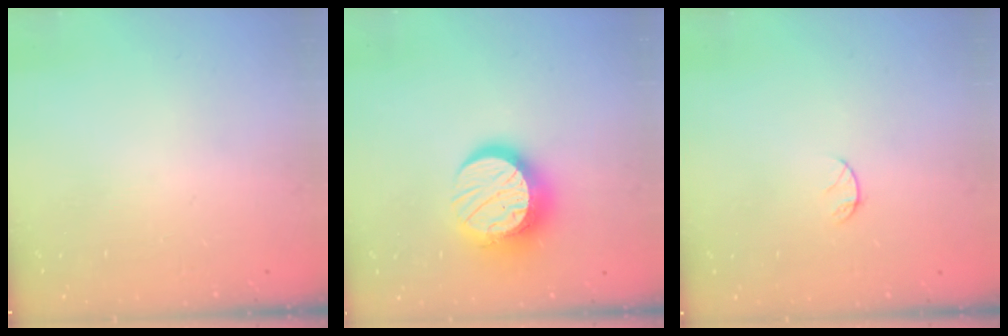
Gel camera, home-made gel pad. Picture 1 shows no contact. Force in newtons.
{"total": 14.3, "press": 14.2, "slide": 1.6}
{"total": 4.7, "press": 4.6, "slide": 0.5}